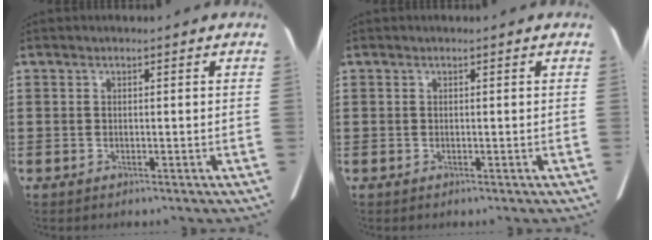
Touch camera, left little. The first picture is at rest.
{"total": 0.0}